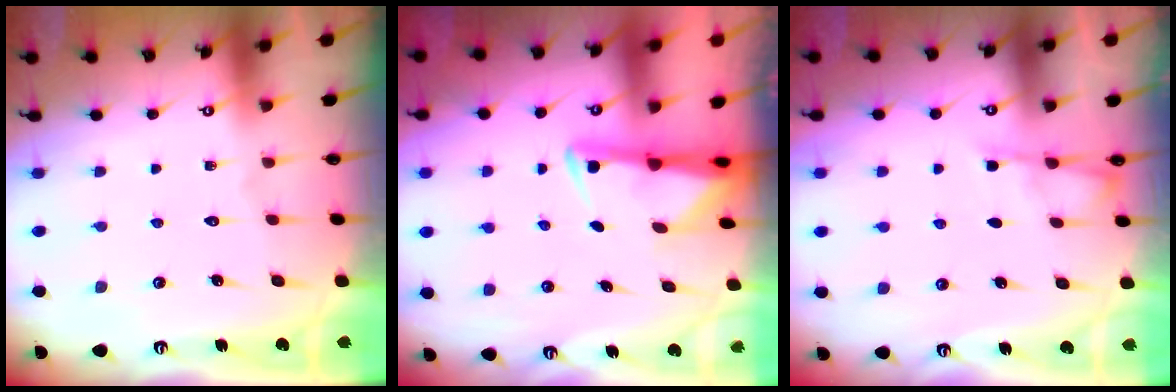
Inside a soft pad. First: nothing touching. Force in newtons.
{"total": 3.0, "press": 3.0, "slide": 0.6}
{"total": 2.2, "press": 2.2, "slide": 0.3}